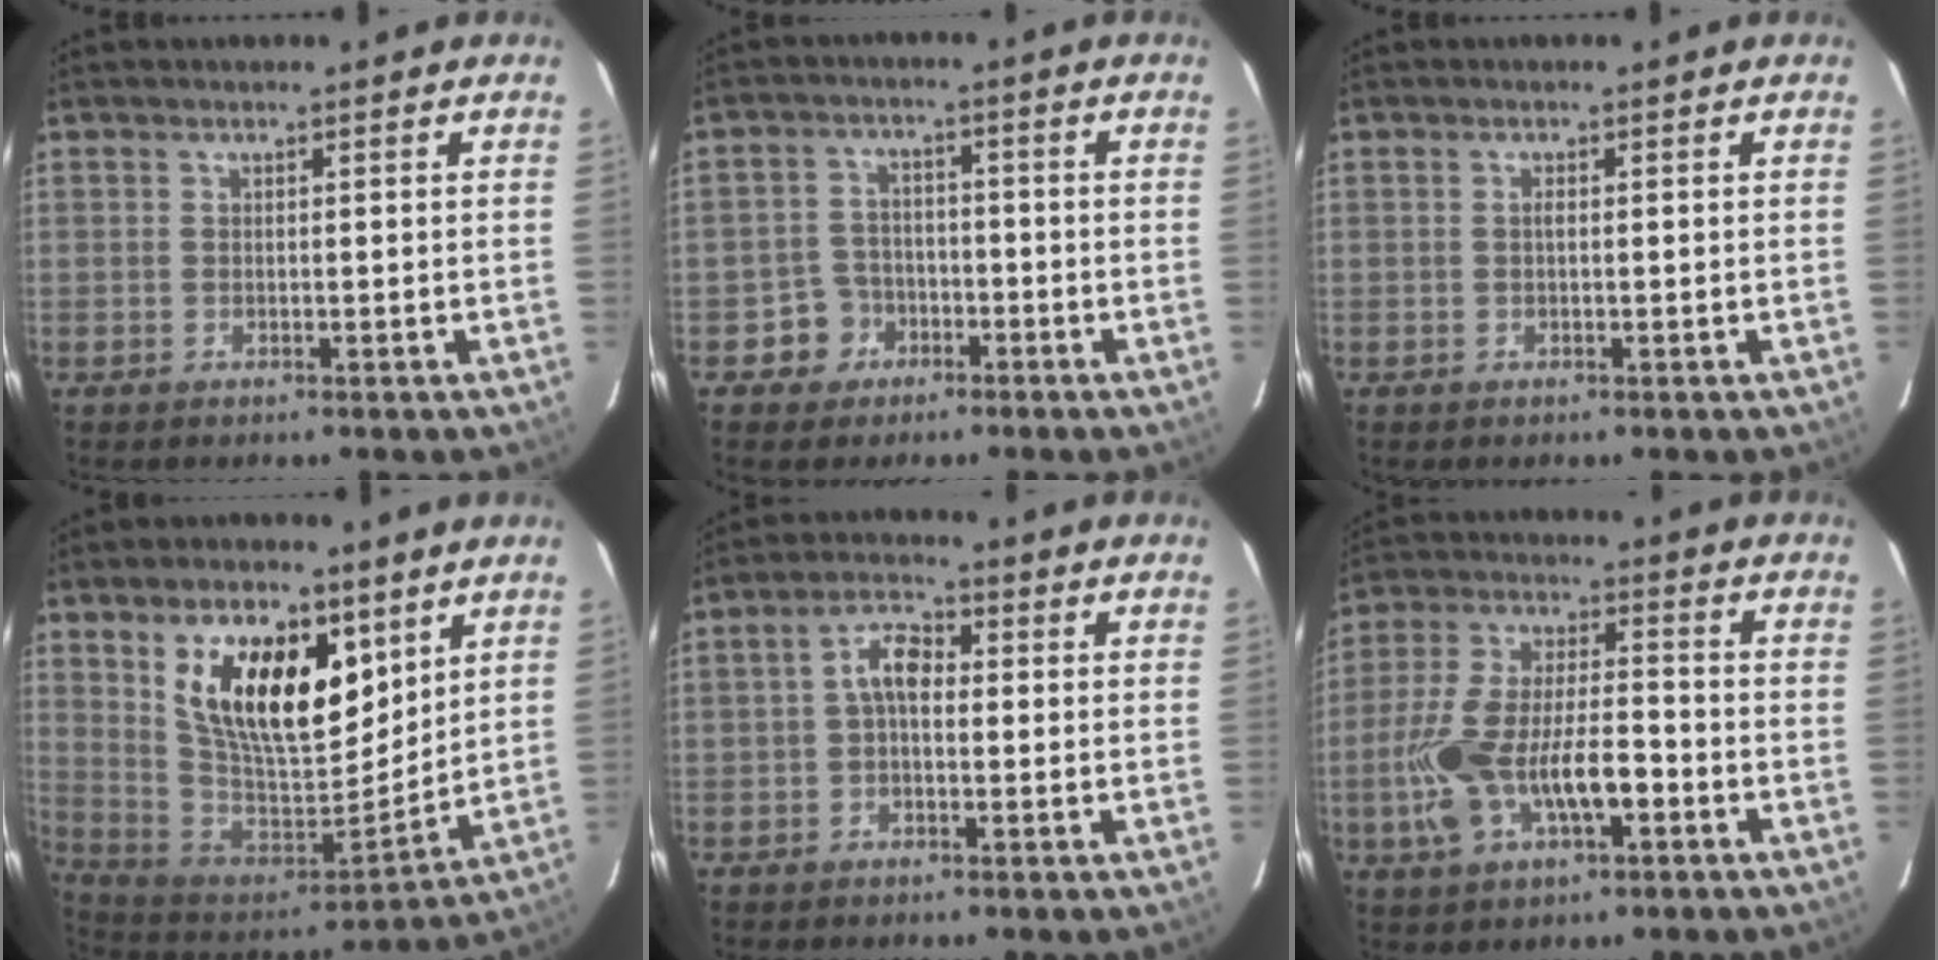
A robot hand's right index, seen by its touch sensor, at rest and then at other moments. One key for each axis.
{"total": 5.2, "fx": -2.7, "fy": 4.4, "fz": 0.2, "tx": -0.011, "ty": 0.022, "tz": -0.044}
{"total": 0.6, "fx": 0.0, "fy": 0.2, "fz": 0.5, "tx": -0.009, "ty": 0.003, "tz": -0.002}
{"total": 19.4, "fx": 8.6, "fy": 9.4, "fz": 14.6, "tx": -0.273, "ty": 0.005, "tz": 0.168}
{"total": 4.9, "fx": 0.0, "fy": 2.8, "fz": 4.0, "tx": -0.076, "ty": 0.019, "tz": -0.002}
{"total": 15.2, "fx": -5.1, "fy": 6.2, "fz": 12.9, "tx": -0.275, "ty": -0.004, "tz": -0.088}